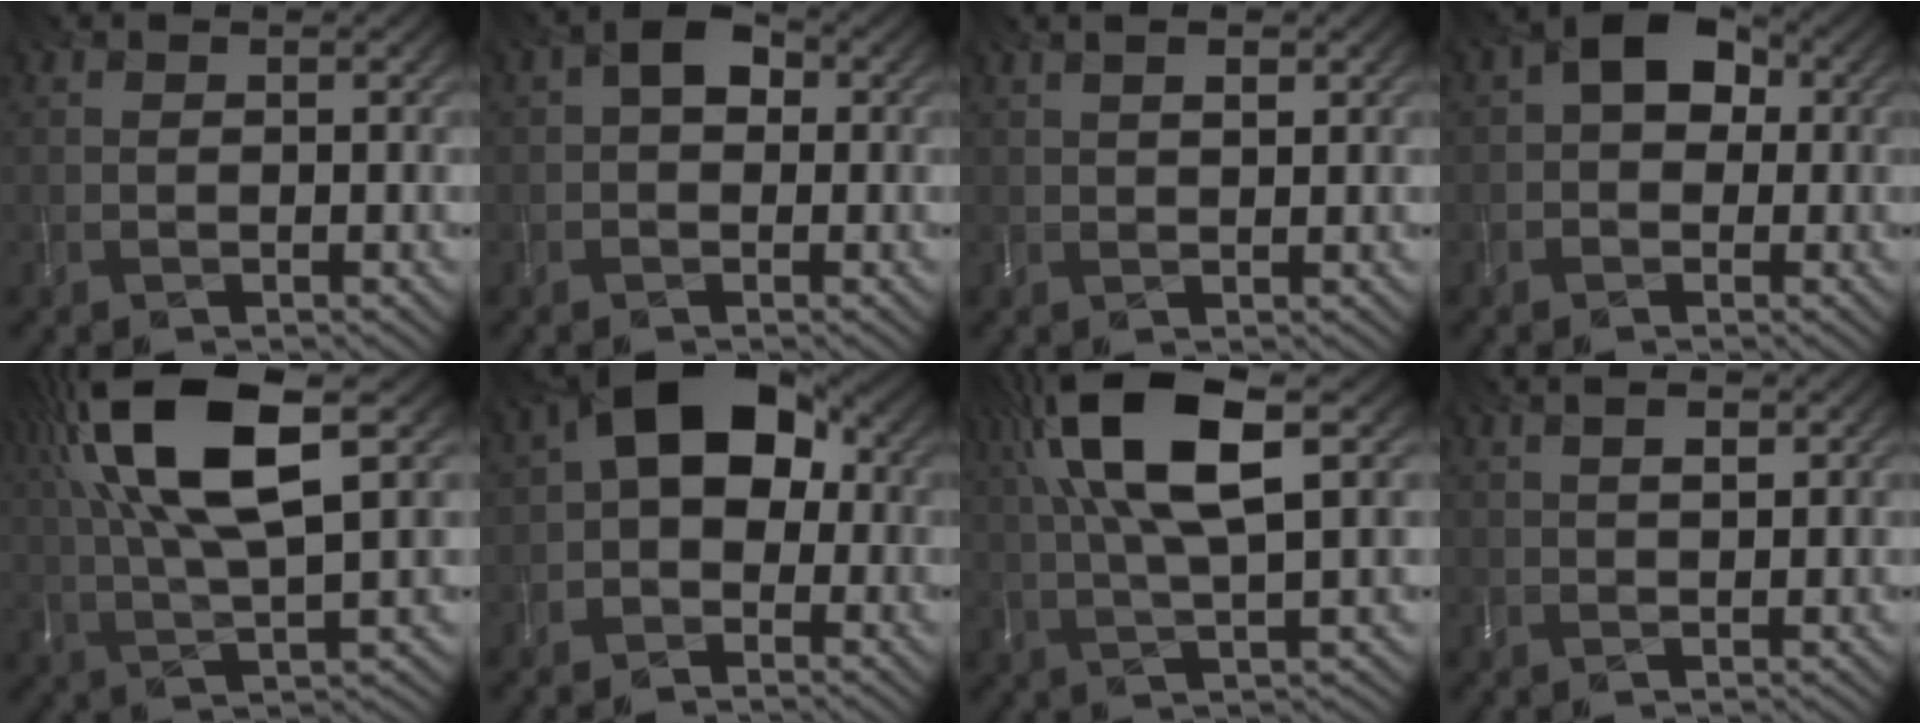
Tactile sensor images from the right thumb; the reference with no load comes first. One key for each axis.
{"total": 3.5, "fx": 0.4, "fy": 2.4, "fz": 2.5, "tx": -0.041, "ty": 0.012, "tz": 0.000}
{"total": 2.2, "fx": 1.3, "fy": 0.6, "fz": 1.7, "tx": -0.035, "ty": 0.001, "tz": 0.031}
{"total": 6.4, "fx": 1.0, "fy": 4.6, "fz": 4.3, "tx": -0.060, "ty": 0.018, "tz": -0.002}
{"total": 15.5, "fx": 6.3, "fy": 4.7, "fz": 13.3, "tx": -0.294, "ty": 0.024, "tz": 0.115}
{"total": 10.2, "fx": 0.7, "fy": 6.3, "fz": 7.9, "tx": -0.131, "ty": 0.025, "tz": -0.002}
{"total": 13.4, "fx": 5.1, "fy": 3.9, "fz": 11.8, "tx": -0.250, "ty": 0.019, "tz": 0.096}
{"total": 2.6, "fx": 1.5, "fy": 0.7, "fz": 2.0, "tx": -0.041, "ty": 0.002, "tz": 0.033}